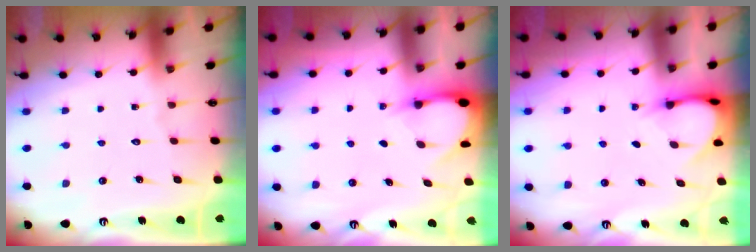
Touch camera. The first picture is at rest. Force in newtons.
{"total": 2.9, "press": 2.9, "slide": 0.3}
{"total": 3.8, "press": 3.8, "slide": 0.3}